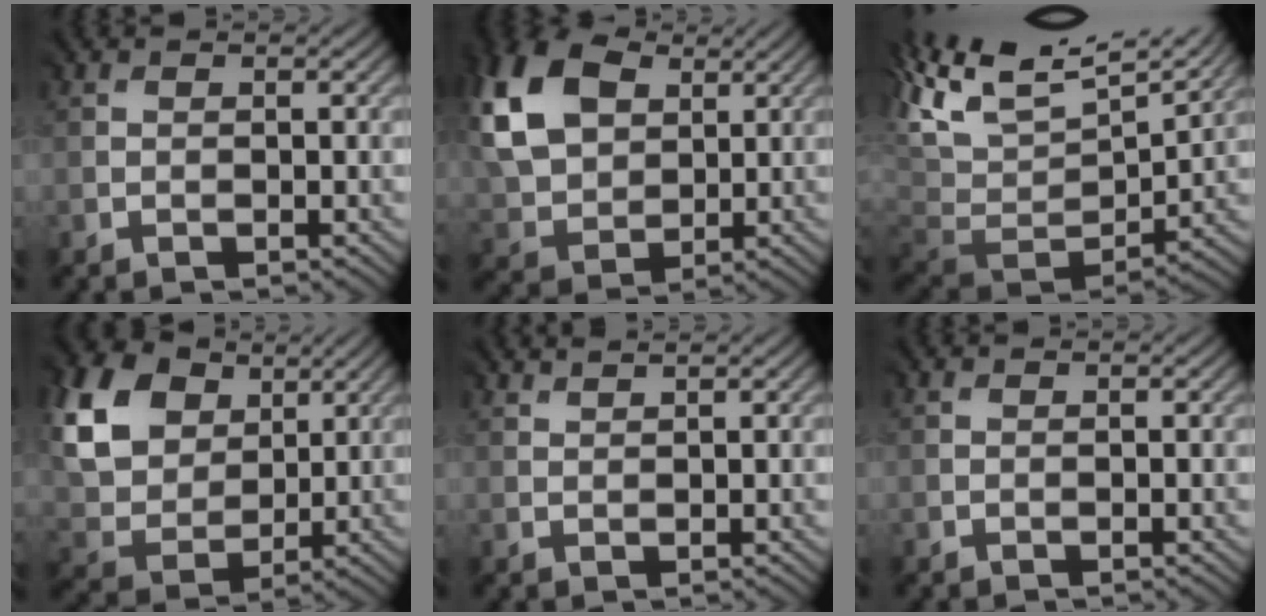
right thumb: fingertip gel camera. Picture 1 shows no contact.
{"total": 14.4, "force": [5.3, 9.9, 8.9], "torque": [-0.243, 0.021, 0.106]}
{"total": 12.6, "force": [6.1, 7.1, 8.4], "torque": [-0.199, 0.003, 0.139]}
{"total": 17.0, "force": [8.0, 13.0, 7.6], "torque": [-0.245, 0.025, 0.189]}
{"total": 1.3, "force": [1.2, -0.3, -0.3], "torque": [0.000, 0.002, 0.028]}
{"total": 0.0}